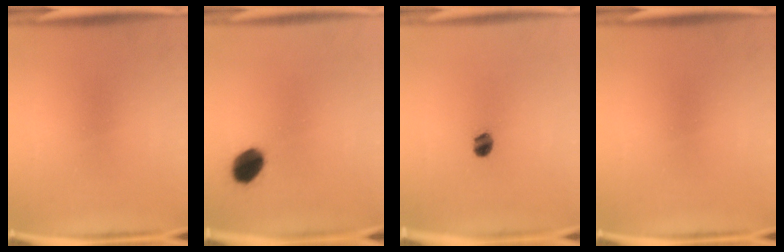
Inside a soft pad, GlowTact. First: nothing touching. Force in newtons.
{"total": 7.0}
{"total": 3.5}
{"total": 0.0}